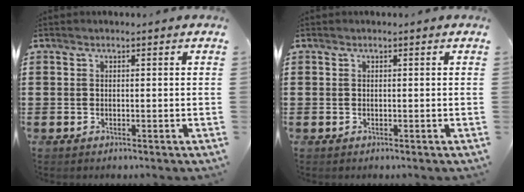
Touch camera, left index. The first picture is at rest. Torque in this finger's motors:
{"motor_torque": [0.05, 0.11, 0.02, -0.01]}